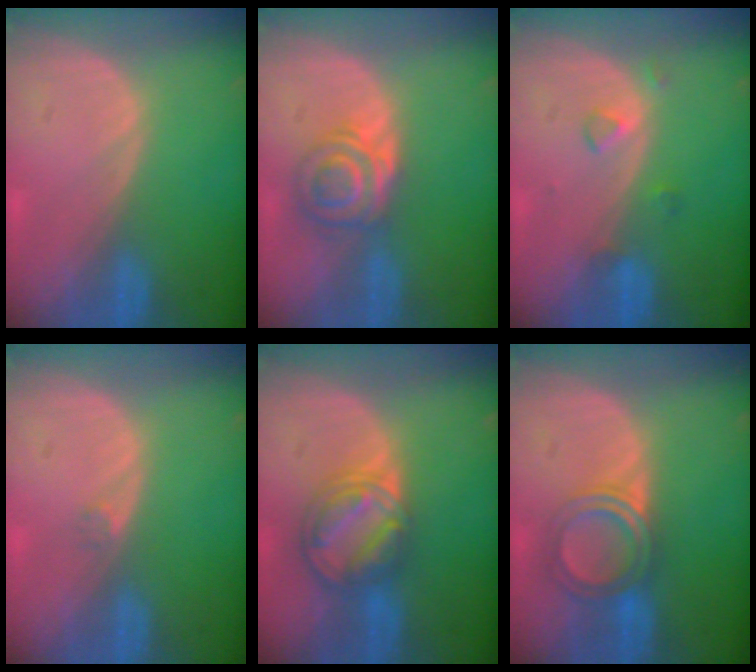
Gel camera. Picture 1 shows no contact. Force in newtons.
{"total": 5.8, "press": 5.4, "slide": 2.1}
{"total": 2.1, "press": 2.1, "slide": 0.1}
{"total": 0.8, "press": 0.7, "slide": 0.4}
{"total": 8.3, "press": 7.1, "slide": 4.4}
{"total": 5.1, "press": 5.1, "slide": 0.3}